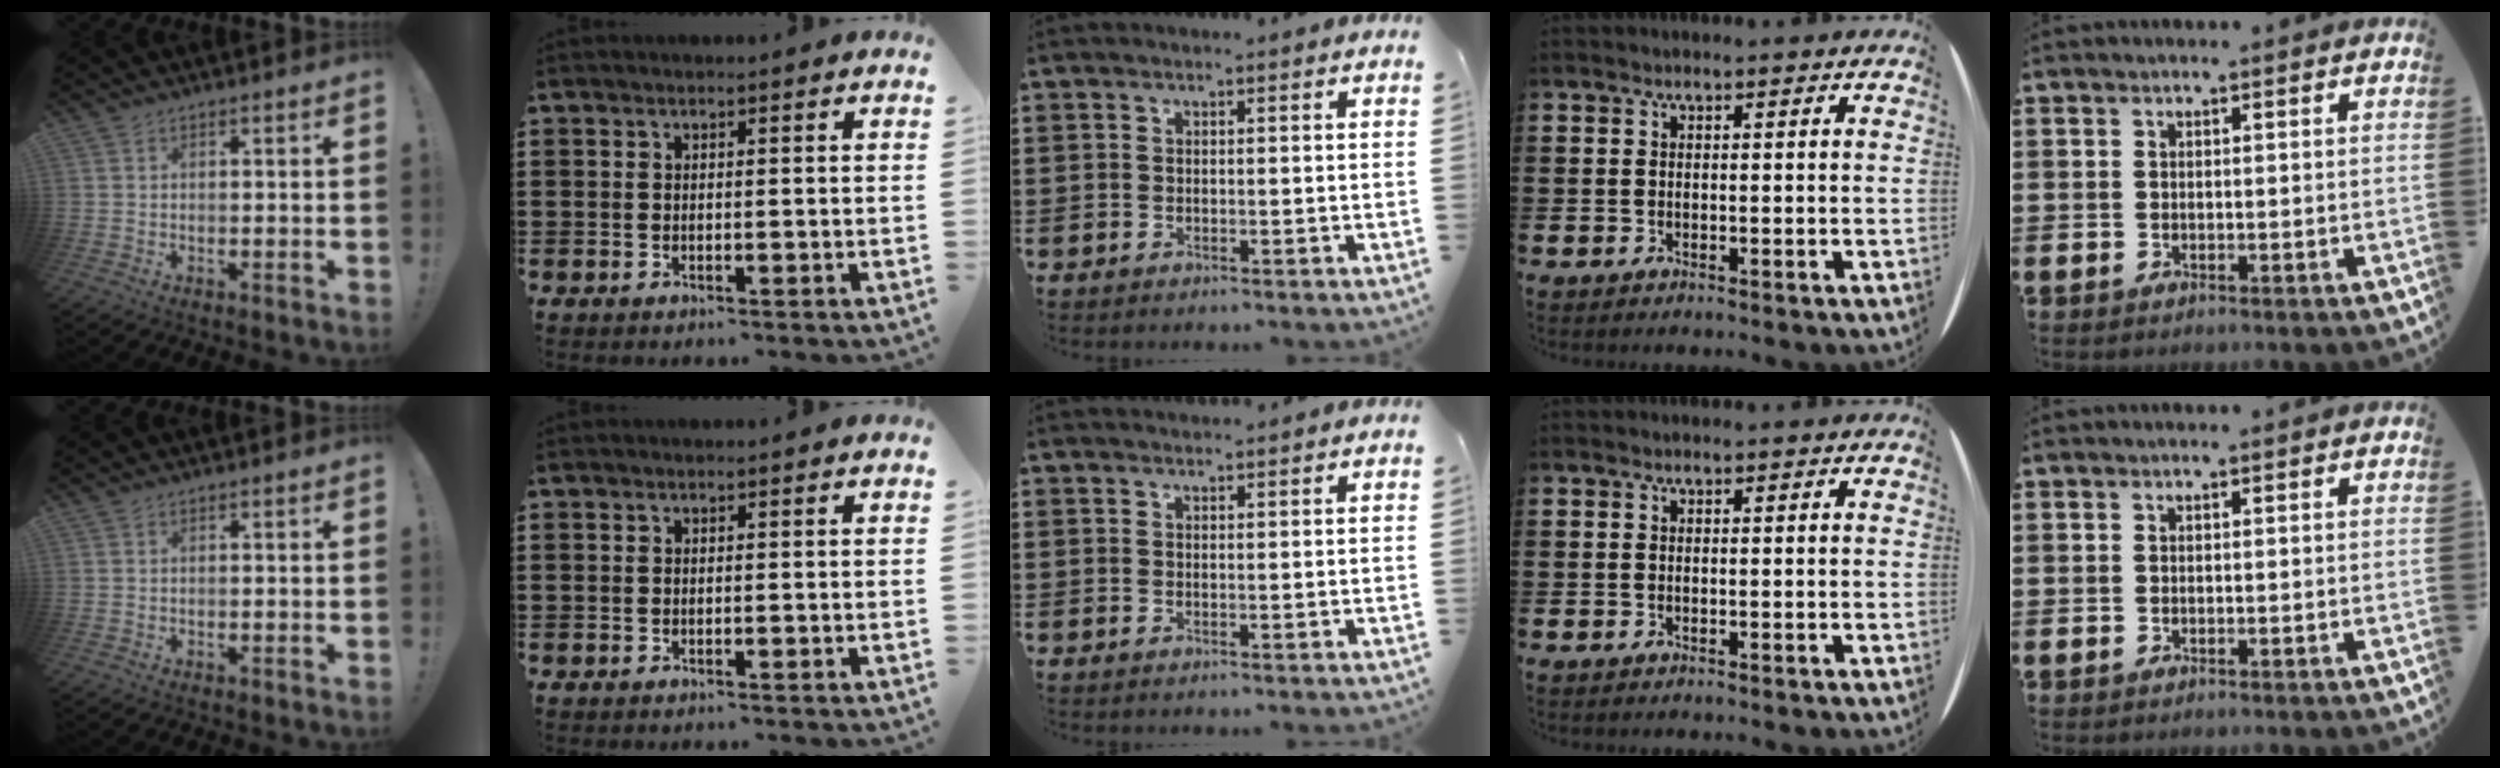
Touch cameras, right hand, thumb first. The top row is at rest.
{"middle": {"total": 1.0, "force": [1.0, 0.0, 0.0], "torque": [-0.003, -0.003, 0.020]}}